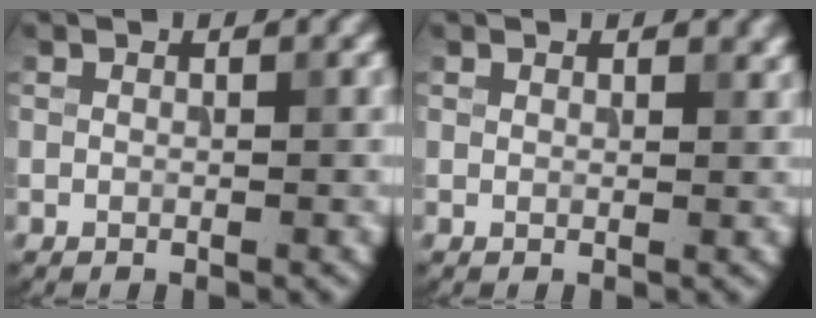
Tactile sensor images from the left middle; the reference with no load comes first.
{"total": 1.0, "force": [0.8, 0.5, 0.3], "torque": [-0.003, -0.001, 0.014]}